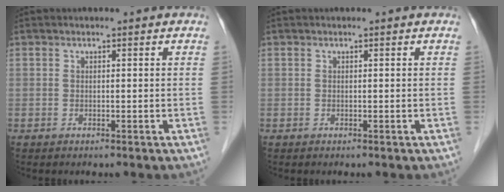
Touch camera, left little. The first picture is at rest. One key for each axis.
{"total": 0.0}